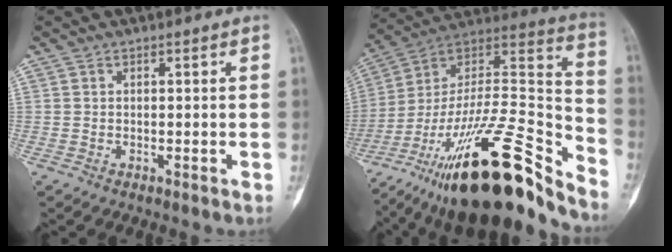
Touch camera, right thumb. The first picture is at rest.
{"total": 33.2, "force": [-22.2, 8.7, 23.1], "torque": [-0.332, 0.083, -0.371]}